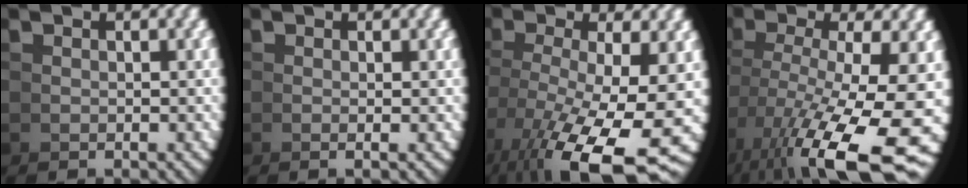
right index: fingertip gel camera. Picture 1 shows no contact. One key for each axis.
{"total": 0.5, "fx": 0.0, "fy": -0.1, "fz": 0.5, "tx": -0.017, "ty": -0.004, "tz": 0.001}
{"total": 10.2, "fx": -2.5, "fy": 4.9, "fz": 8.6, "tx": -0.147, "ty": -0.046, "tz": -0.005}
{"total": 11.3, "fx": -3.2, "fy": 5.2, "fz": 9.5, "tx": -0.140, "ty": -0.049, "tz": -0.013}